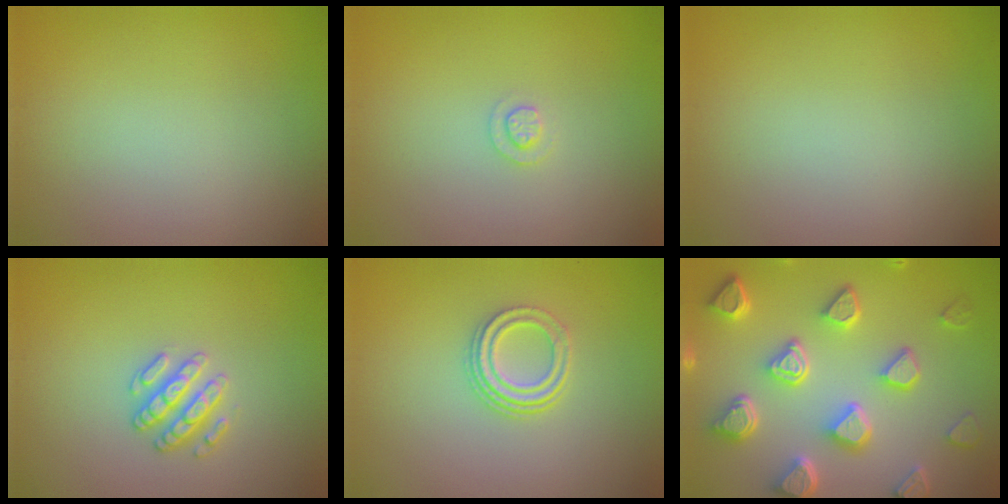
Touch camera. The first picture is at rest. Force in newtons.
{"total": 1.0, "press": 1.0, "slide": 0.2}
{"total": 0.0}
{"total": 2.5, "press": 2.5, "slide": 0.4}
{"total": 2.9, "press": 2.2, "slide": 1.9}
{"total": 7.3, "press": 5.8, "slide": 4.5}